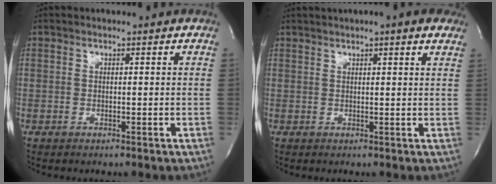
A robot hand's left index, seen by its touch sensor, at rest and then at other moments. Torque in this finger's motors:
{"motor_torque": [0.41, -0.47, 0.90, 0.19]}